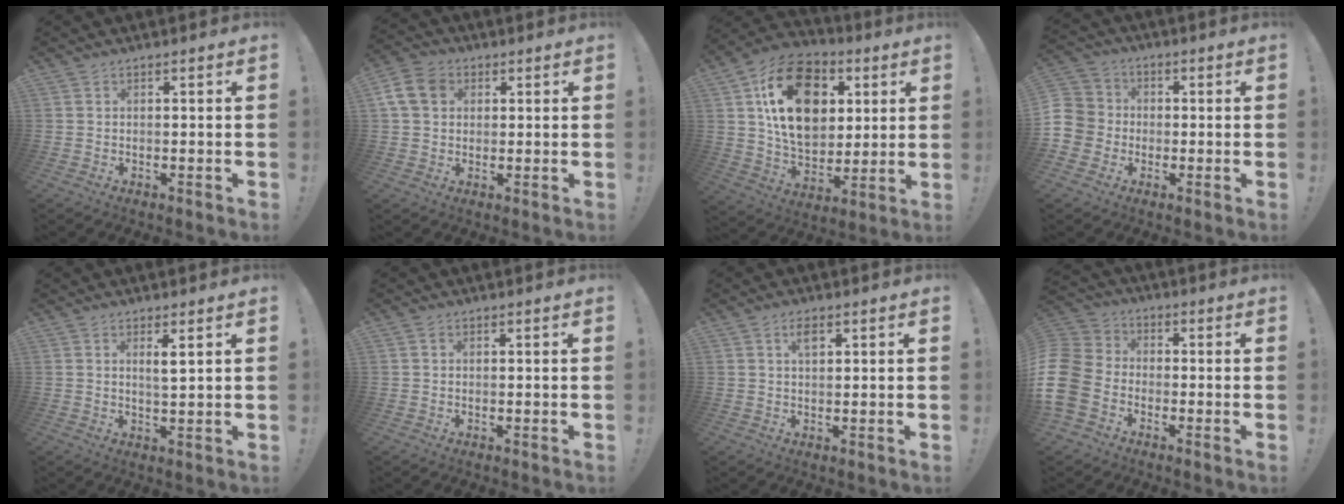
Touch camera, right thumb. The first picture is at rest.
{"total": 9.9, "force": [2.9, 7.7, 5.5], "torque": [-0.114, 0.005, 0.062]}
{"total": 21.5, "force": [6.8, 15.0, 13.8], "torque": [-0.225, -0.010, 0.124]}
{"total": 8.5, "force": [-1.4, 7.9, 2.6], "torque": [-0.067, 0.018, -0.022]}
{"total": 3.1, "force": [1.5, 0.2, 2.8], "torque": [-0.041, -0.012, 0.020]}
{"total": 0.5, "force": [0.2, 0.5, 0.1], "torque": [-0.002, 0.002, 0.003]}
{"total": 3.1, "force": [1.5, 1.4, 2.4], "torque": [-0.036, -0.001, 0.022]}
{"total": 12.7, "force": [-4.6, 9.7, 6.8], "torque": [-0.144, 0.035, -0.081]}